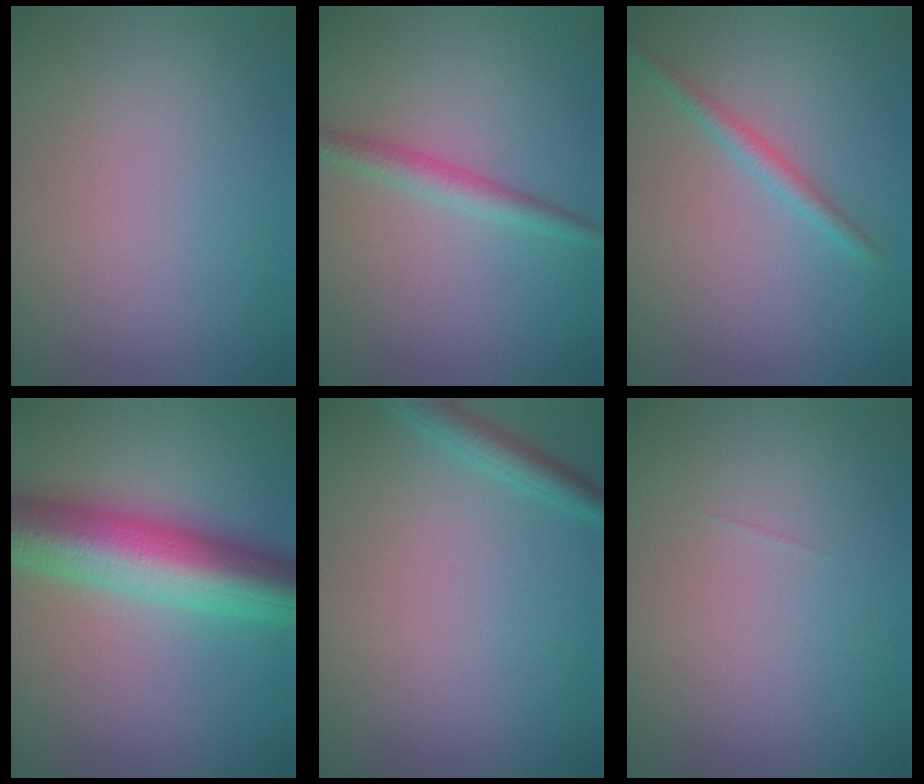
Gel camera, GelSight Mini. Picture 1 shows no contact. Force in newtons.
{"total": 2.2, "press": 2.2, "slide": 0.0}
{"total": 1.8, "press": 1.8, "slide": 0.0}
{"total": 10.7, "press": 10.7, "slide": 0.1}
{"total": 2.1, "press": 2.0, "slide": 0.2}
{"total": 0.0}